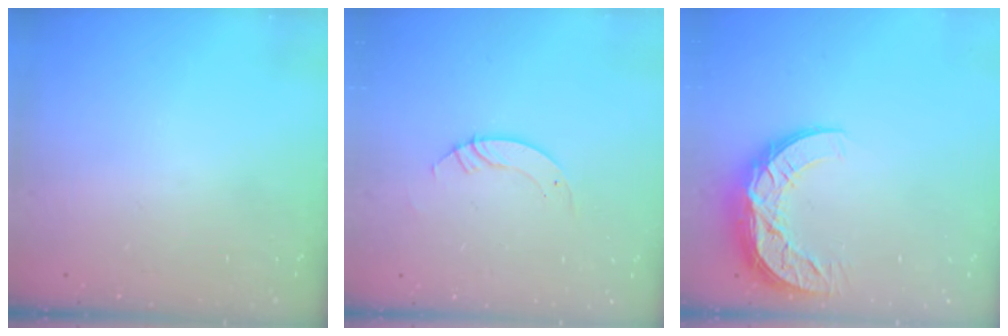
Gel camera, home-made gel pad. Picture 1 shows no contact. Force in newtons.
{"total": 3.5, "press": 3.5, "slide": 0.1}
{"total": 11.3, "press": 11.2, "slide": 0.9}